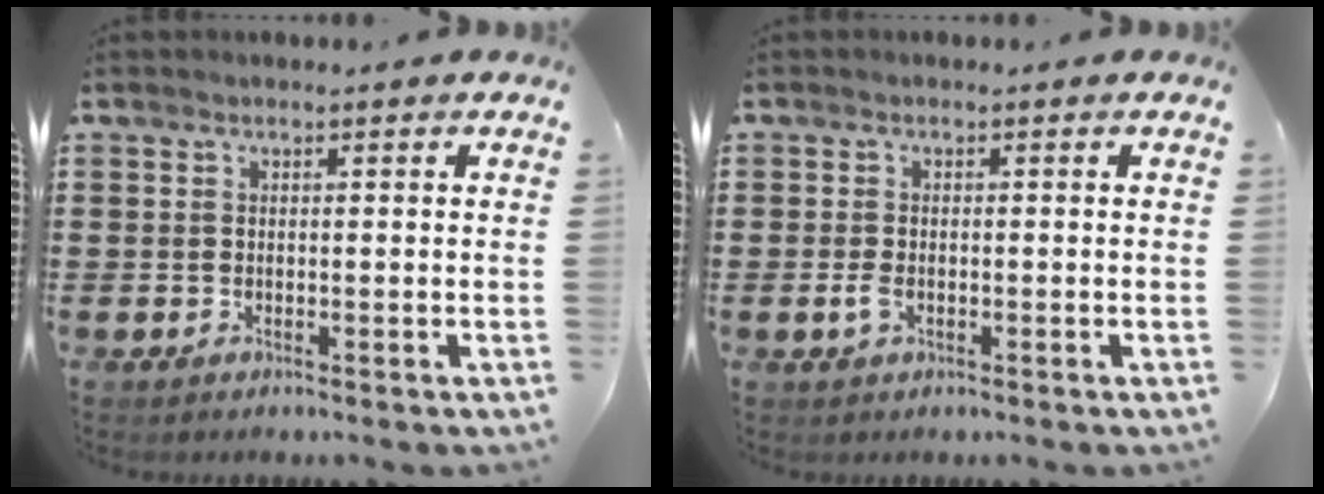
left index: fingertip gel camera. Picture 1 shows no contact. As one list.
[{"total": 2.0, "force": [-0.5, 1.0, 1.6], "torque": [-0.046, -0.007, -0.014]}]